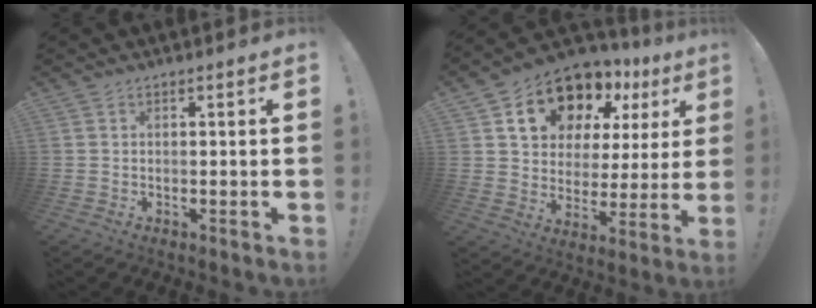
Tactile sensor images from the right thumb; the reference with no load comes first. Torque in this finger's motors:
{"motor_torque": [0.61, 2.36, 1.30, 0.55, 0.06]}